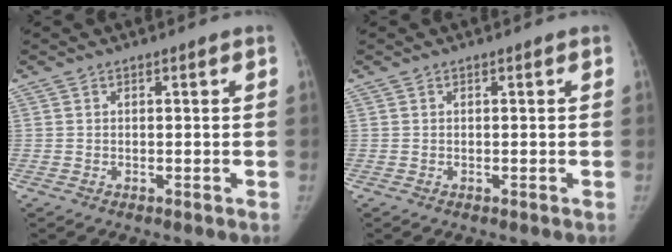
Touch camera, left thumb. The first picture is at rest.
{"total": 0.0}